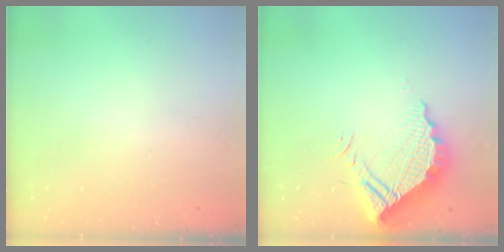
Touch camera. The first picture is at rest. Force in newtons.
{"total": 14.2, "press": 14.2, "slide": 1.2}